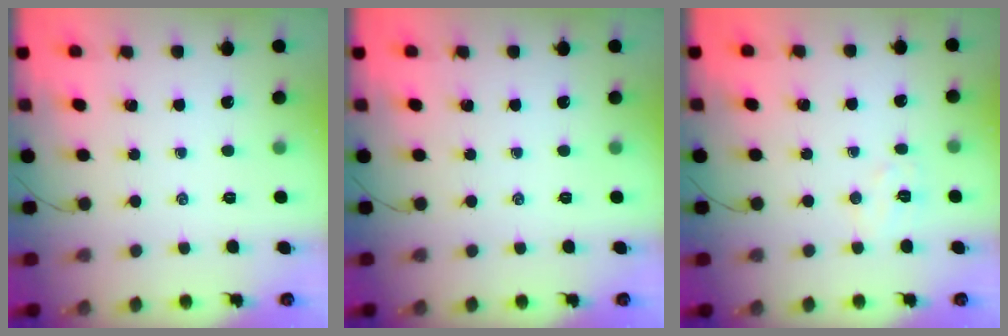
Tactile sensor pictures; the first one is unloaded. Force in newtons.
{"total": 0.0}
{"total": 5.4, "press": 5.3, "slide": 1.2}